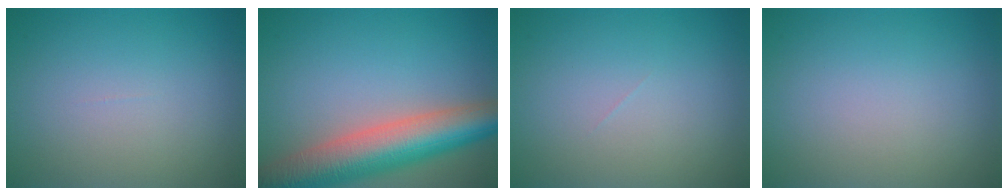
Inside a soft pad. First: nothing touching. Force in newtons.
{"total": 9.3, "press": 9.3, "slide": 0.6}
{"total": 0.0}
{"total": 0.0}